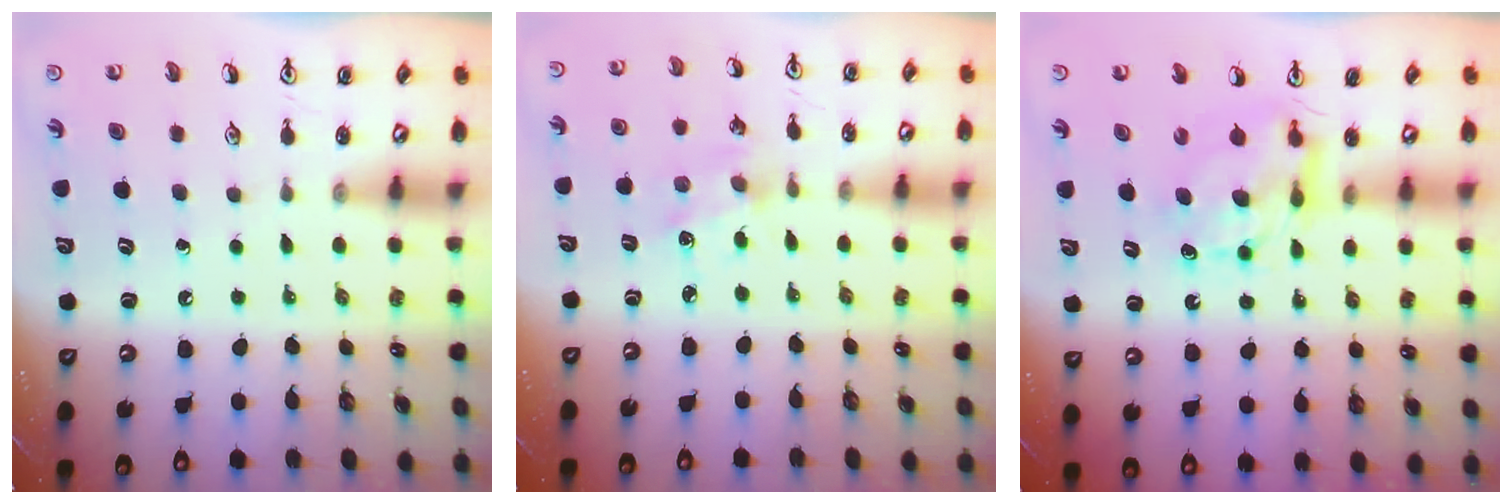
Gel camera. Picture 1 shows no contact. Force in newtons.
{"total": 2.9, "press": 2.9, "slide": 0.3}
{"total": 7.5, "press": 7.5, "slide": 0.6}